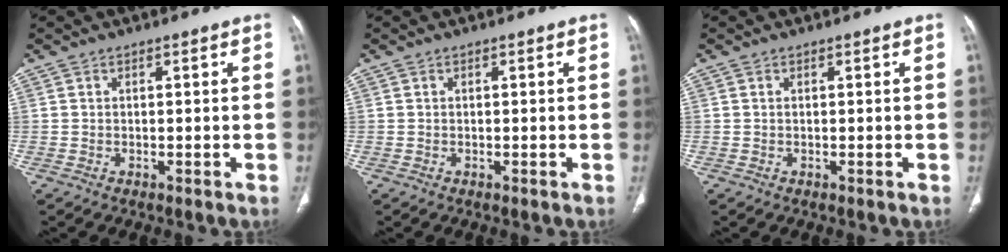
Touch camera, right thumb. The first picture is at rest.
{"total": 0.0}
{"total": 0.0}